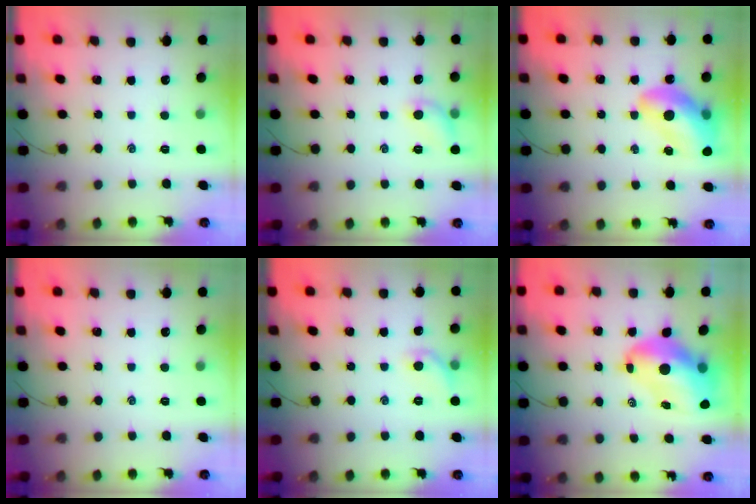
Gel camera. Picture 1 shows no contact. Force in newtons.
{"total": 6.4, "press": 6.3, "slide": 0.8}
{"total": 15.9, "press": 15.3, "slide": 4.6}
{"total": 0.0}
{"total": 5.9, "press": 5.8, "slide": 1.3}
{"total": 13.7, "press": 13.2, "slide": 3.7}